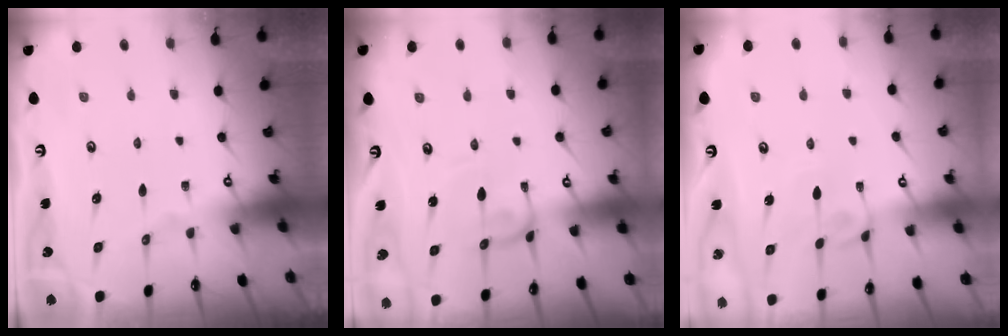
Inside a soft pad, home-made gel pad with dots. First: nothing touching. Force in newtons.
{"total": 1.1, "press": 1.1, "slide": 0.2}
{"total": 3.7, "press": 3.7, "slide": 0.1}